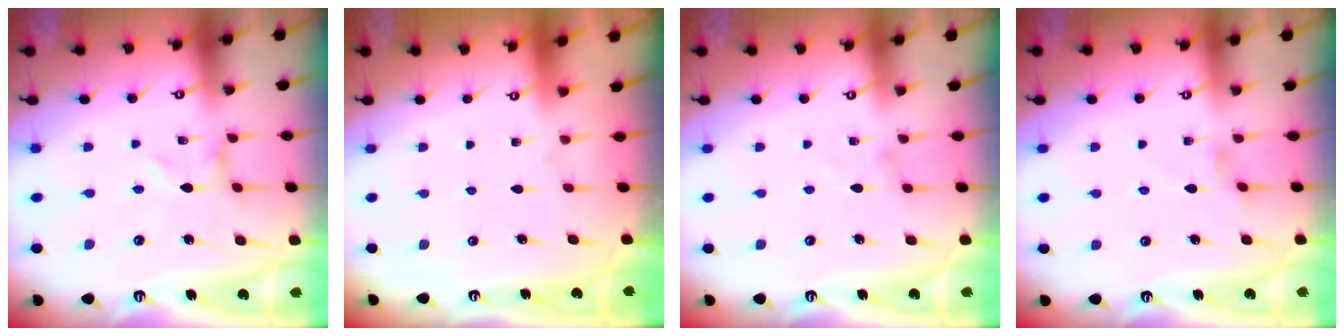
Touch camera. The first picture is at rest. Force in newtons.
{"total": 1.6, "press": 1.6, "slide": 0.1}
{"total": 0.0}
{"total": 1.2, "press": 1.1, "slide": 0.3}